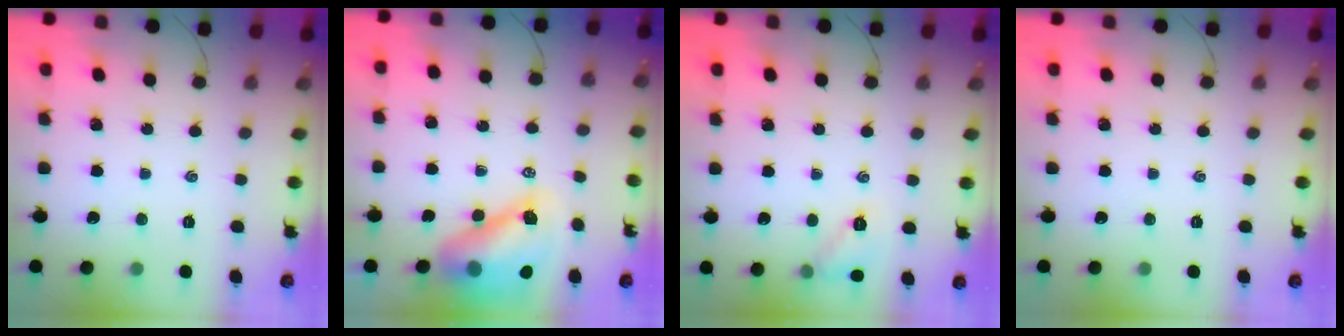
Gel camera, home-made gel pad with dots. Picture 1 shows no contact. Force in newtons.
{"total": 14.1, "press": 13.4, "slide": 4.4}
{"total": 7.4, "press": 7.3, "slide": 1.3}
{"total": 0.0}